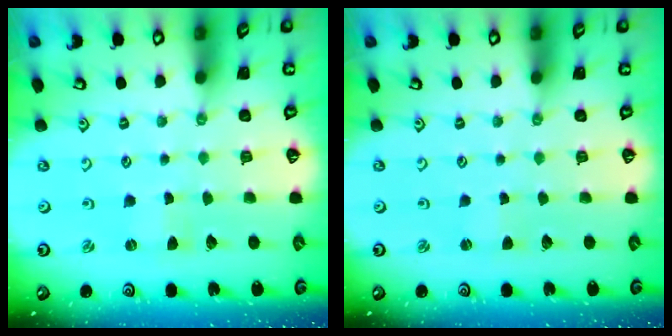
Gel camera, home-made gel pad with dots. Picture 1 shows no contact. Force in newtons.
{"total": 1.0, "press": 1.0, "slide": 0.2}